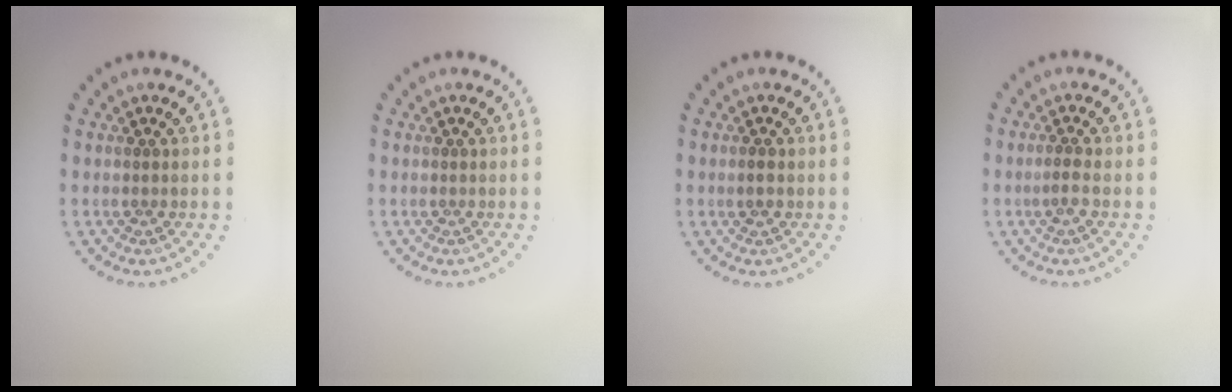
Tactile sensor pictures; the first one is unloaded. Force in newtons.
{"total": 0.0}
{"total": 1.0, "press": 0.9, "slide": 0.3}
{"total": 0.9, "press": 0.8, "slide": 0.5}